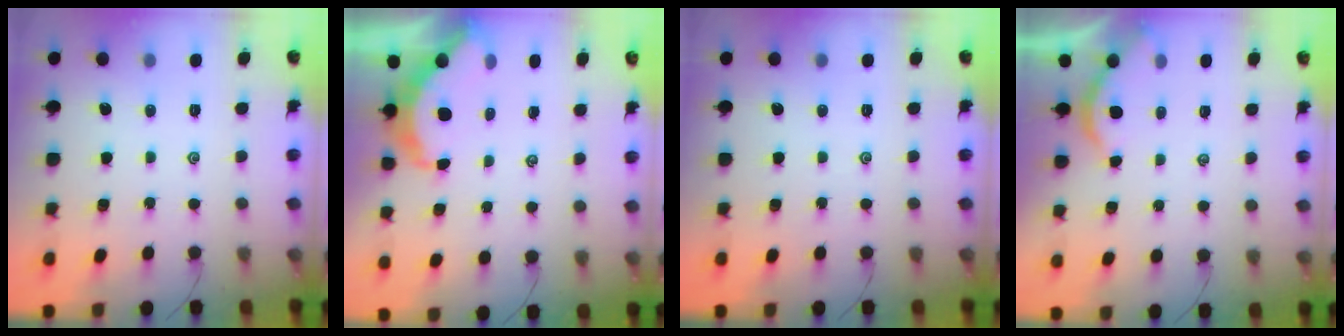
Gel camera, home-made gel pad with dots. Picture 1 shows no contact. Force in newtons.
{"total": 6.8, "press": 6.8, "slide": 0.3}
{"total": 0.0}
{"total": 2.0, "press": 2.0, "slide": 0.1}